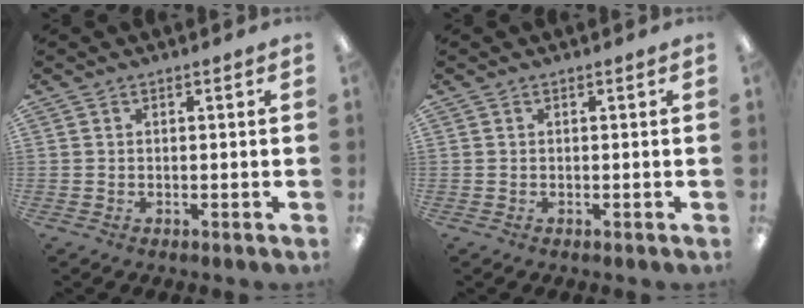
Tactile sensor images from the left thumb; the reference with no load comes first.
{"total": 0.0}